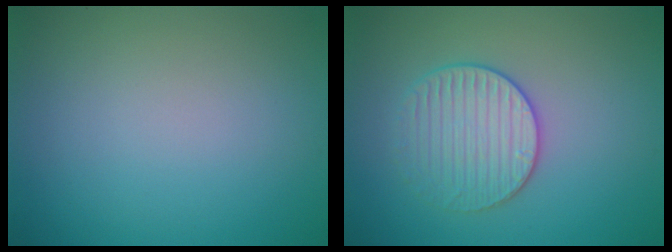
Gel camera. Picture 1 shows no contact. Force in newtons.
{"total": 3.1, "press": 3.1, "slide": 0.5}